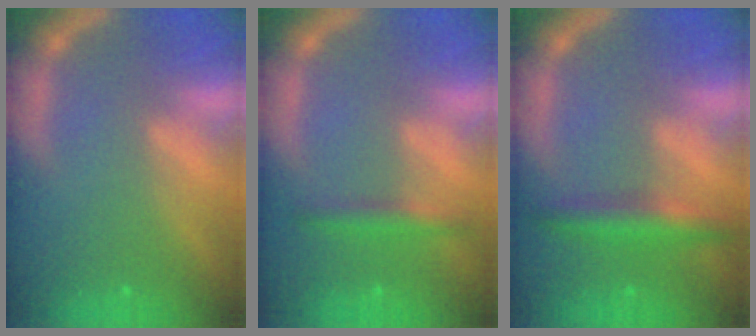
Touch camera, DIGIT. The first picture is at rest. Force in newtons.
{"total": 2.4}
{"total": 4.0}